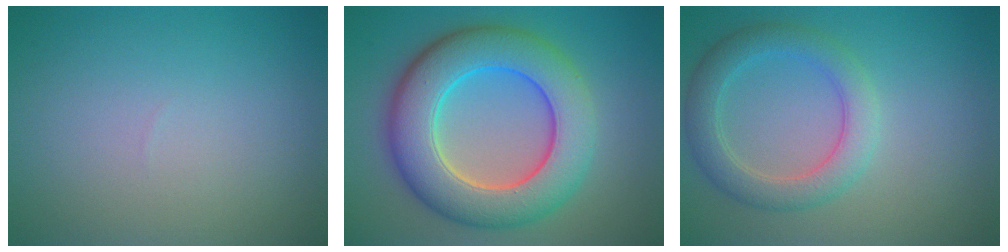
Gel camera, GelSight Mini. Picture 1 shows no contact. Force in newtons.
{"total": 9.9, "press": 9.9, "slide": 0.3}
{"total": 4.0, "press": 4.0, "slide": 0.1}